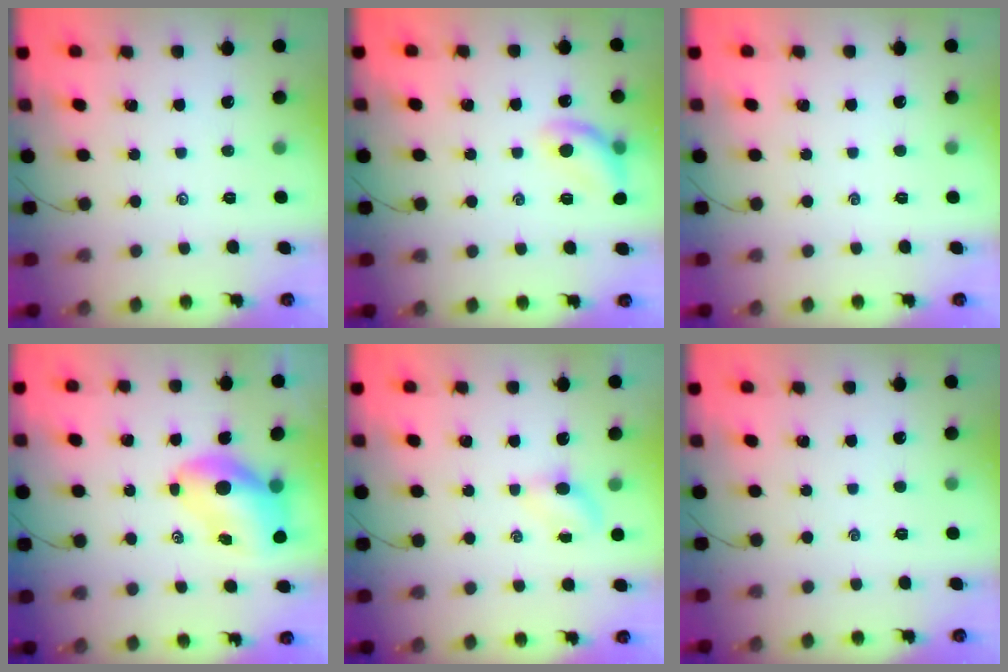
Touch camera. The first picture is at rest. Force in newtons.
{"total": 10.9, "press": 10.7, "slide": 2.1}
{"total": 0.0}
{"total": 8.7, "press": 8.3, "slide": 2.5}
{"total": 3.3, "press": 3.2, "slide": 1.1}
{"total": 0.0}